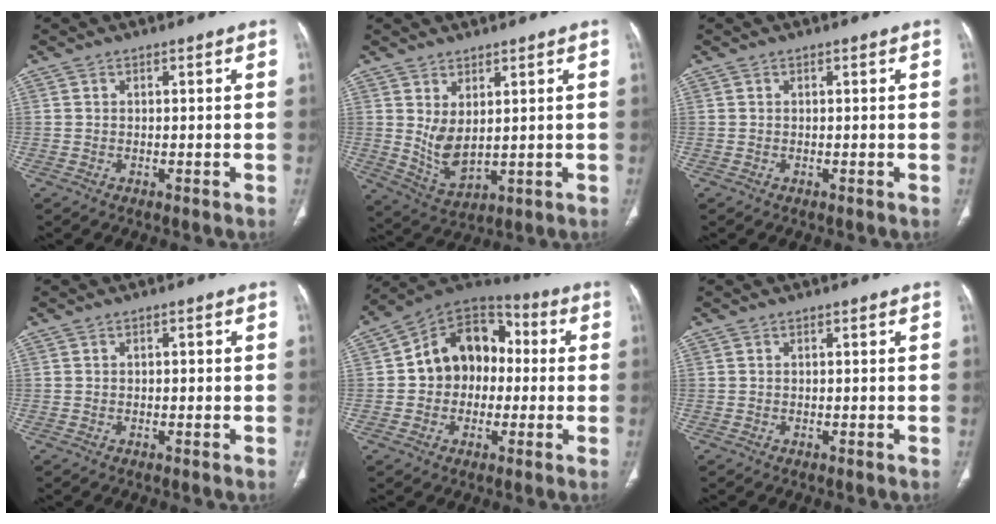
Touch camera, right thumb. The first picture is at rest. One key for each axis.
{"total": 6.5, "fx": 1.7, "fy": 3.2, "fz": 5.4, "tx": -0.097, "ty": -0.026, "tz": 0.052}
{"total": 0.0}
{"total": 0.7, "fx": 0.0, "fy": 0.4, "fz": 0.6, "tx": -0.006, "ty": 0.001, "tz": 0.000}
{"total": 15.0, "fx": 0.5, "fy": 11.6, "fz": 9.5, "tx": -0.103, "ty": 0.040, "tz": -0.004}
{"total": 0.0}